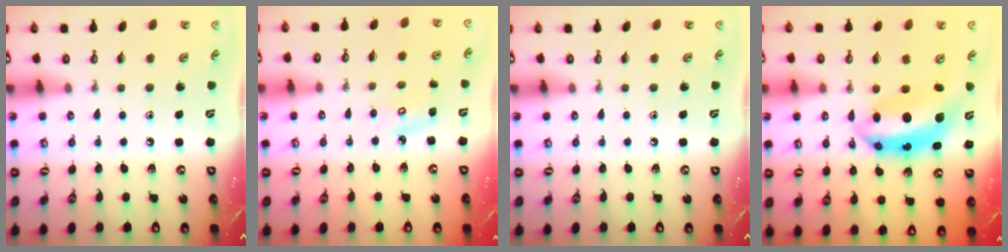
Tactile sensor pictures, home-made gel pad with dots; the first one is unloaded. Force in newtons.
{"total": 4.0, "press": 3.9, "slide": 0.3}
{"total": 0.0}
{"total": 9.6, "press": 9.6, "slide": 0.7}